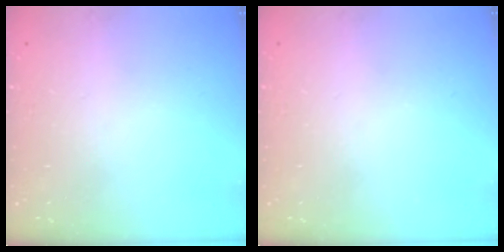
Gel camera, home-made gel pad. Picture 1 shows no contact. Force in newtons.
{"total": 0.0}